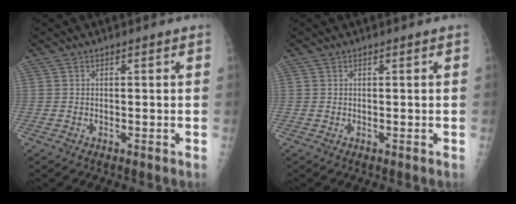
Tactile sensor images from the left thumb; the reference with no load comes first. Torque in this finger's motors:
{"motor_torque": [0.01, 0.02, 0.00, 0.00, 0.00]}